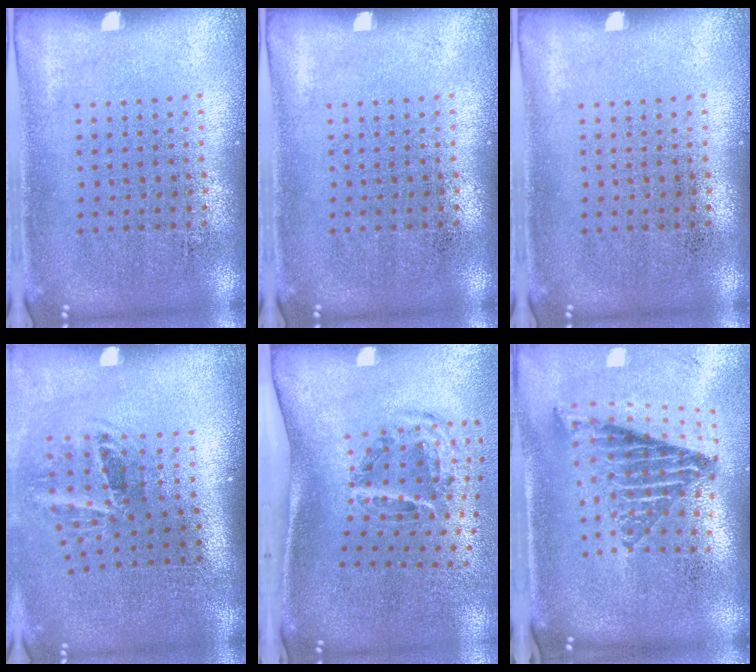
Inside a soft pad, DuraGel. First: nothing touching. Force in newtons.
{"total": 0.0}
{"total": 0.0}
{"total": 2.0, "press": 1.1, "slide": 1.6}
{"total": 2.0, "press": 1.2, "slide": 1.6}
{"total": 2.1, "press": 1.4, "slide": 1.5}